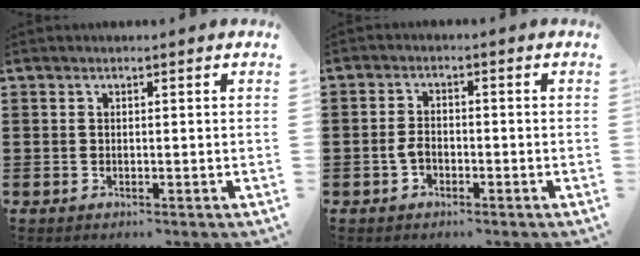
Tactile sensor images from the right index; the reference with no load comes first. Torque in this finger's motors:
{"motor_torque": [0.02, 0.01, 0.07, 0.04]}